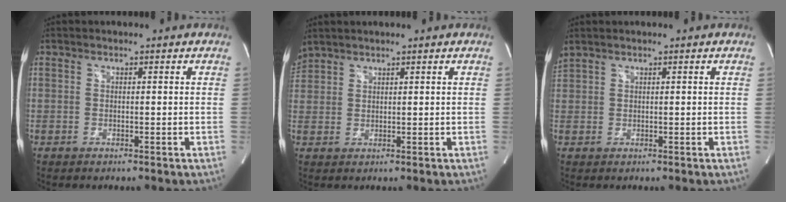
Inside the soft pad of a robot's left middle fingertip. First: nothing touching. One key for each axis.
{"total": 3.8, "fx": 3.6, "fy": 0.5, "fz": 1.1, "tx": -0.035, "ty": 0.031, "tz": 0.075}
{"total": 2.0, "fx": 1.7, "fy": 0.0, "fz": 1.1, "tx": -0.045, "ty": 0.030, "tz": 0.046}